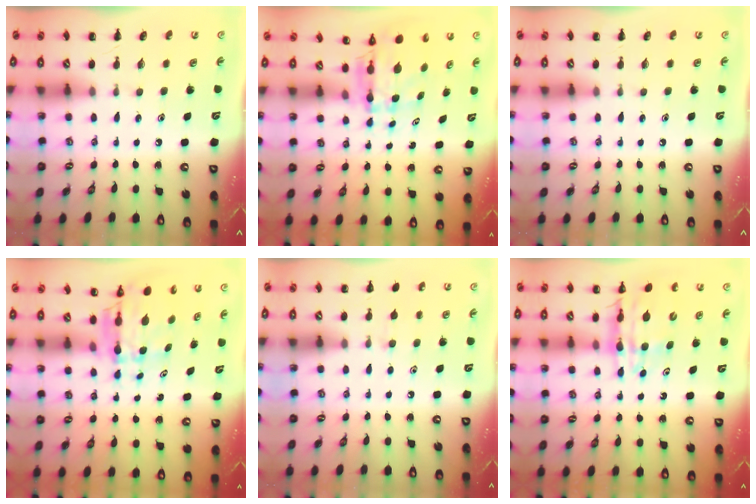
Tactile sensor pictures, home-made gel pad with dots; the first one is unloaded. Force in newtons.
{"total": 4.9, "press": 4.5, "slide": 1.9}
{"total": 0.0}
{"total": 5.6, "press": 5.2, "slide": 2.1}
{"total": 4.5, "press": 4.2, "slide": 1.7}
{"total": 10.7, "press": 10.2, "slide": 3.4}